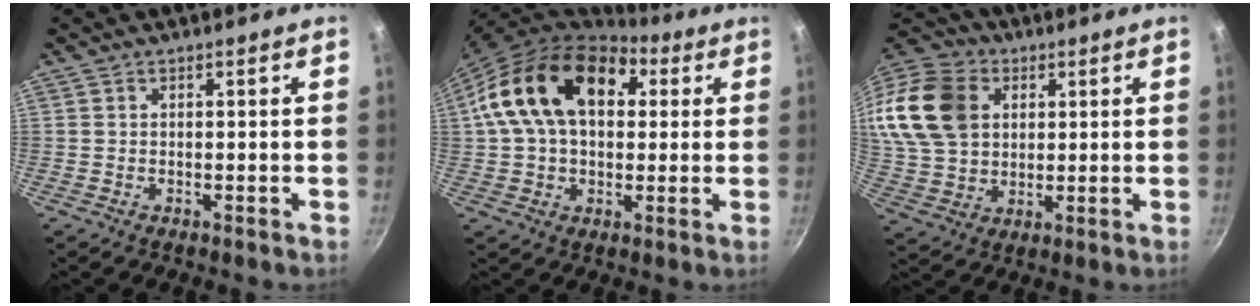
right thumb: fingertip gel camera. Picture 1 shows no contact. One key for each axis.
{"total": 20.1, "fx": 5.0, "fy": 13.4, "fz": 14.1, "tx": -0.220, "ty": 0.026, "tz": 0.071}
{"total": 22.9, "fx": 6.6, "fy": 17.5, "fz": 13.3, "tx": -0.282, "ty": 0.022, "tz": 0.126}